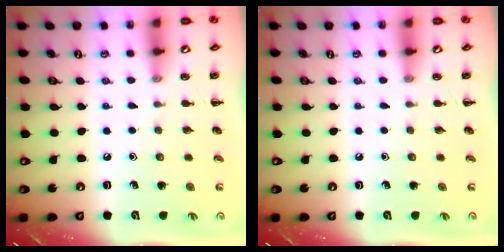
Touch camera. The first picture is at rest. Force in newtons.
{"total": 0.0}